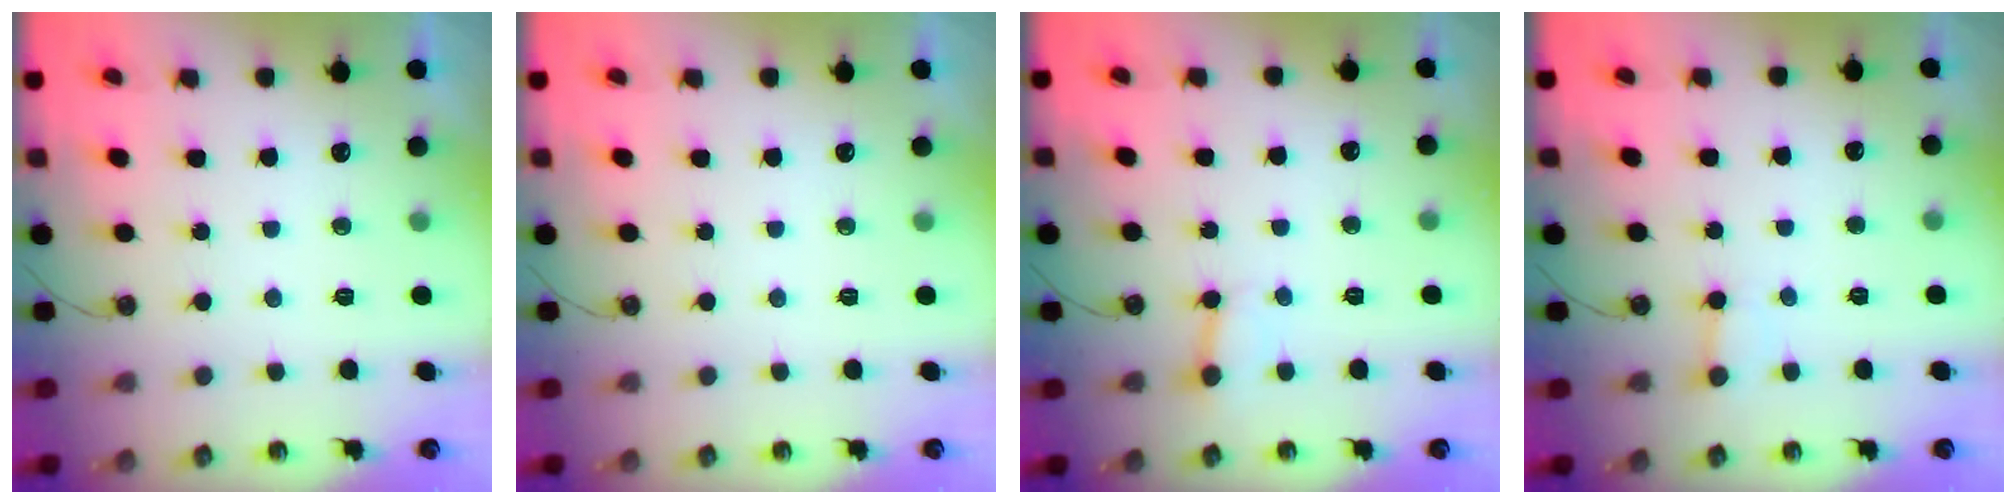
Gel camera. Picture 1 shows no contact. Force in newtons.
{"total": 0.0}
{"total": 2.6, "press": 2.6, "slide": 0.1}
{"total": 2.2, "press": 2.2, "slide": 0.2}